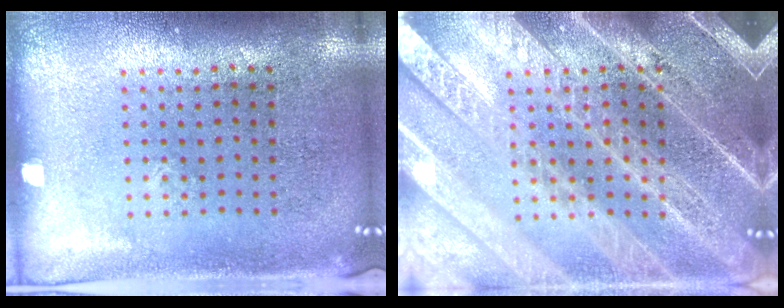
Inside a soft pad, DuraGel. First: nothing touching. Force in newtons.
{"total": 5.7, "press": 5.7, "slide": 0.8}